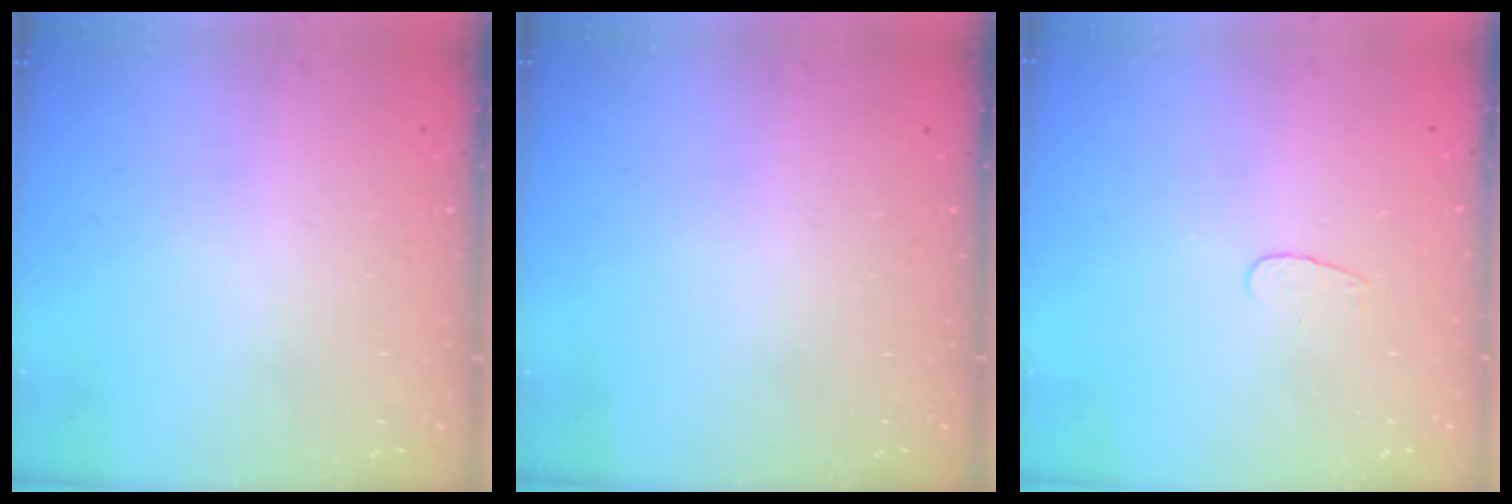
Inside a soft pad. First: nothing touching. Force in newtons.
{"total": 0.0}
{"total": 3.1, "press": 3.1, "slide": 0.4}